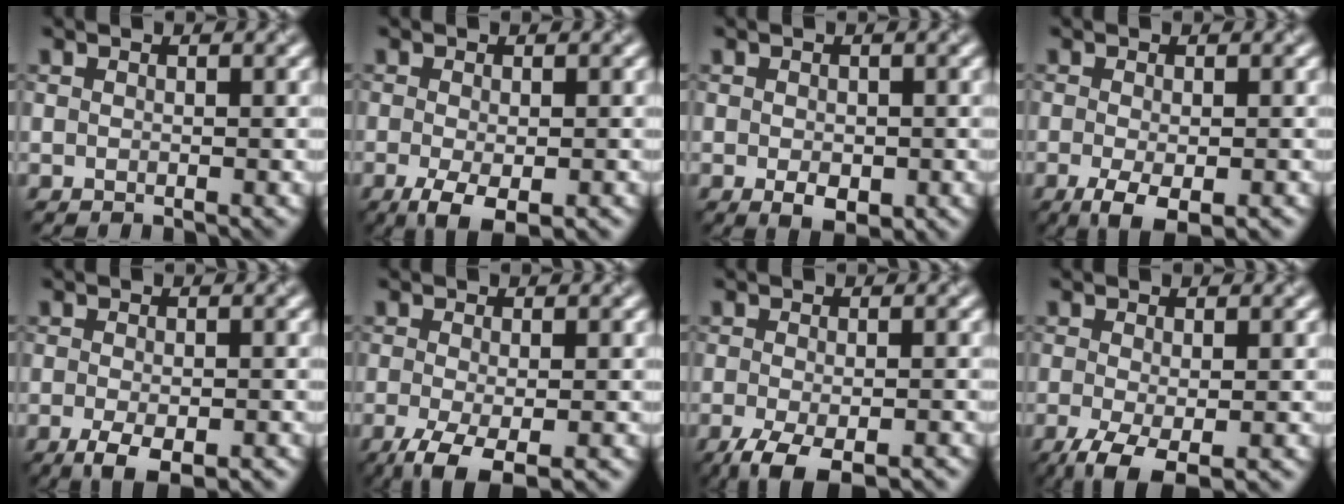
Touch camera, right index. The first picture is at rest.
{"total": 3.9, "force": [-1.8, 1.3, 3.2], "torque": [-0.059, -0.009, -0.028]}
{"total": 2.2, "force": [-0.6, 1.3, 1.7], "torque": [-0.027, -0.005, -0.004]}
{"total": 3.7, "force": [-1.7, 1.2, 3.1], "torque": [-0.055, -0.010, -0.025]}
{"total": 4.2, "force": [-2.3, 1.5, 3.2], "torque": [-0.053, -0.007, -0.032]}
{"total": 4.7, "force": [-2.6, 1.3, 3.7], "torque": [-0.070, -0.008, -0.048]}
{"total": 5.3, "force": [-3.5, 1.5, 3.7], "torque": [-0.067, -0.012, -0.059]}
{"total": 4.2, "force": [-2.1, 1.3, 3.4], "torque": [-0.071, -0.008, -0.039]}